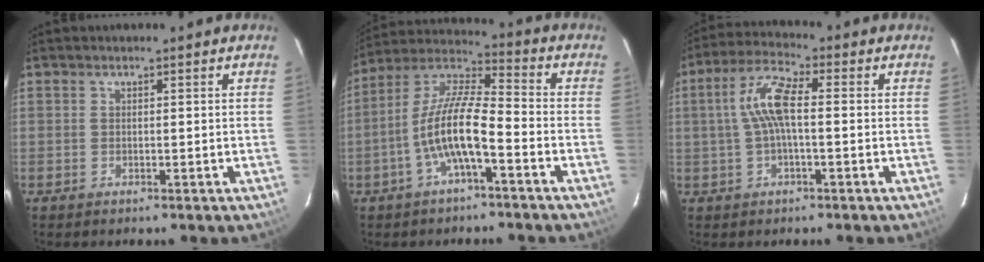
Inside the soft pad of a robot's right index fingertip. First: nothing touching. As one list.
[{"total": 11.4, "force": [-4.4, 2.4, 10.2], "torque": [-0.213, 0.005, -0.087]}, {"total": 7.9, "force": [0.1, 2.3, 7.6], "torque": [-0.161, 0.017, 0.002]}]